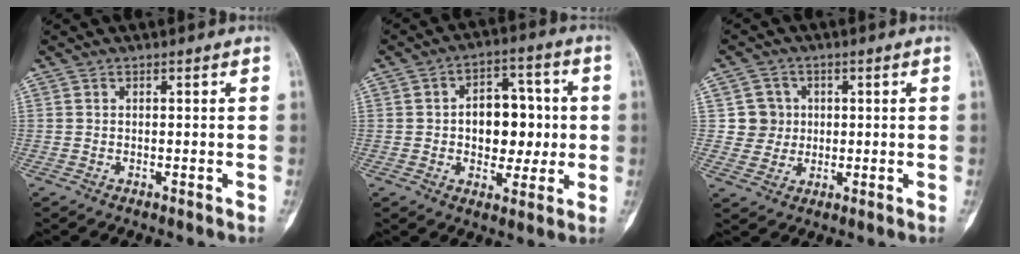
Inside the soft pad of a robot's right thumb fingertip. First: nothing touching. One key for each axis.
{"total": 12.0, "fx": 0.2, "fy": 8.0, "fz": 8.9, "tx": -0.082, "ty": 0.021, "tz": 0.006}
{"total": 5.3, "fx": 0.8, "fy": 5.2, "fz": 0.4, "tx": 0.028, "ty": 0.005, "tz": 0.011}